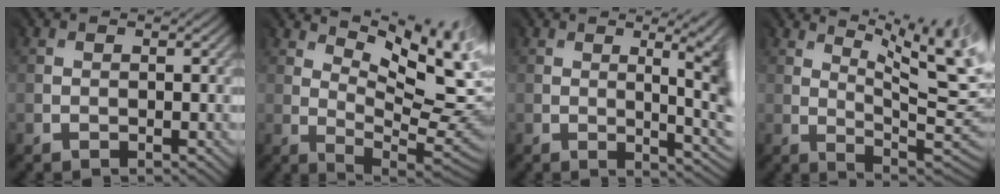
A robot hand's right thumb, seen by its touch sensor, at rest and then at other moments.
{"total": 15.3, "force": [7.1, 5.2, 12.6], "torque": [-0.186, 0.031, 0.113]}
{"total": 8.1, "force": [0.3, 2.5, 7.7], "torque": [-0.060, 0.016, -0.004]}
{"total": 12.7, "force": [5.3, 2.9, 11.1], "torque": [-0.152, 0.021, 0.092]}